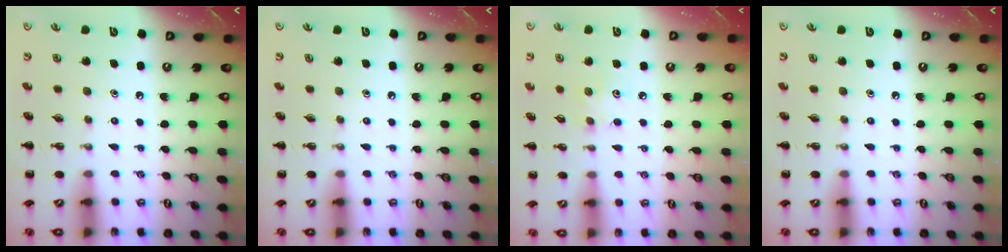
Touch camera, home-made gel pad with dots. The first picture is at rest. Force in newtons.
{"total": 0.0}
{"total": 3.4, "press": 3.3, "slide": 0.9}
{"total": 0.0}